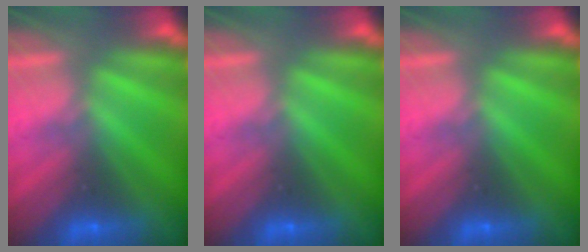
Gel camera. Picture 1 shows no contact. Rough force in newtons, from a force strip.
{"total": 0.0}
{"total": 0.0}